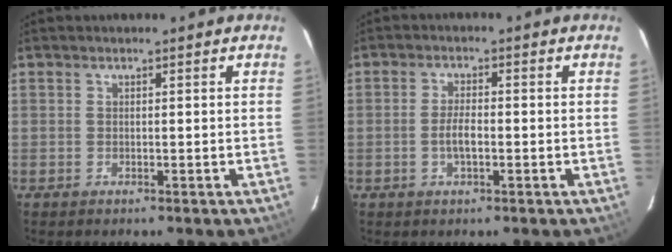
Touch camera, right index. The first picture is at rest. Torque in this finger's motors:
{"motor_torque": [0.94, 0.04, 0.27, 0.08]}